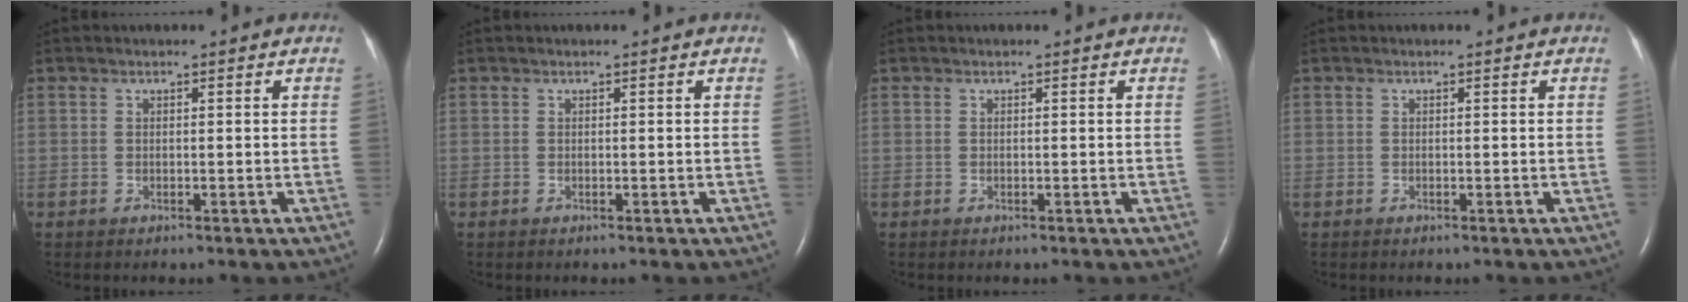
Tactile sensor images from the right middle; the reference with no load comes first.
{"total": 0.0}
{"total": 0.0}
{"total": 0.0}